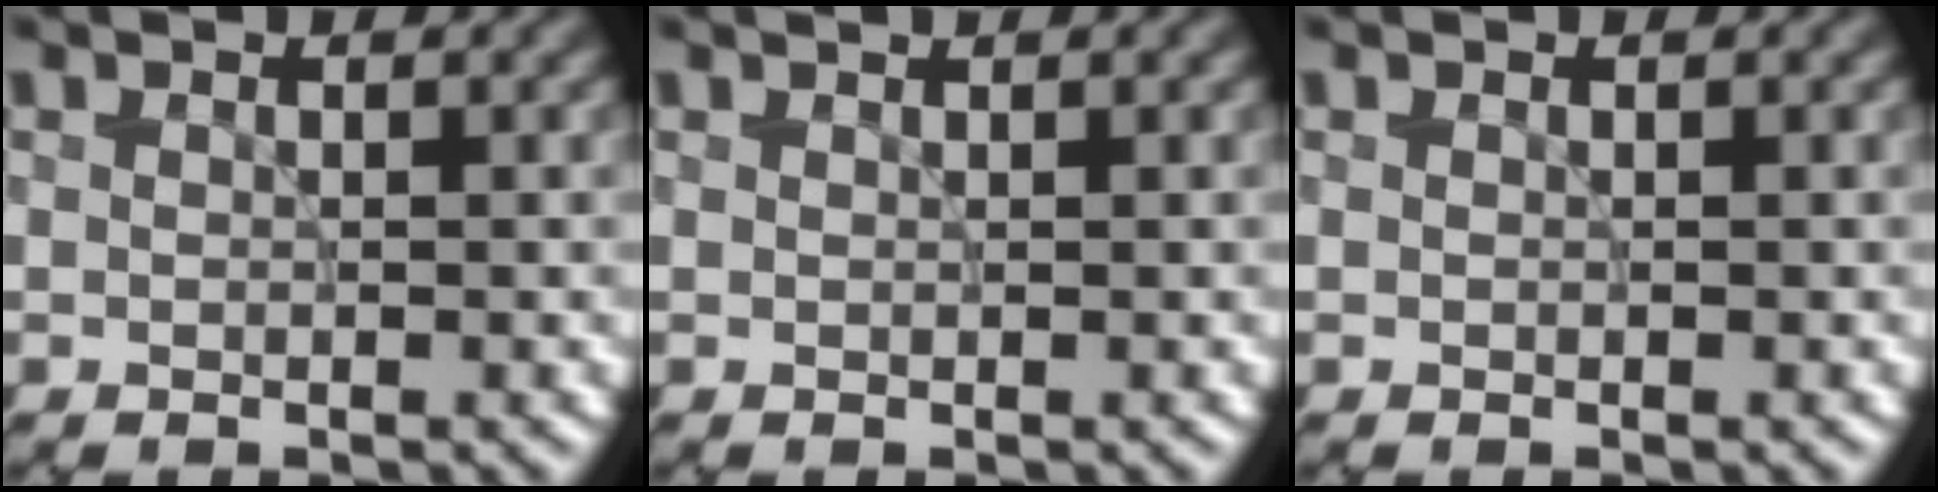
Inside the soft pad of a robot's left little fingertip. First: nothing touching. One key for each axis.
{"total": 0.5, "fx": 0.5, "fy": 0.0, "fz": 0.2, "tx": -0.002, "ty": 0.001, "tz": 0.006}
{"total": 0.0}